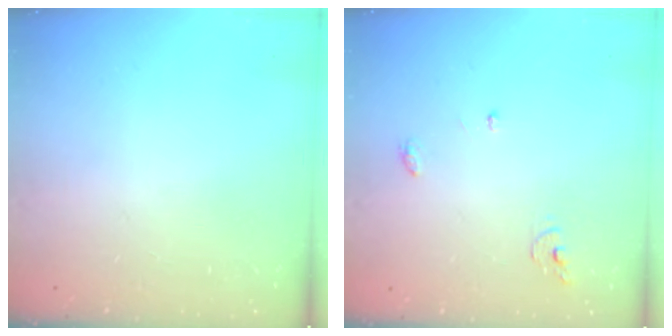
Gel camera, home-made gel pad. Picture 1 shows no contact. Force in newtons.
{"total": 3.9, "press": 3.9, "slide": 0.2}